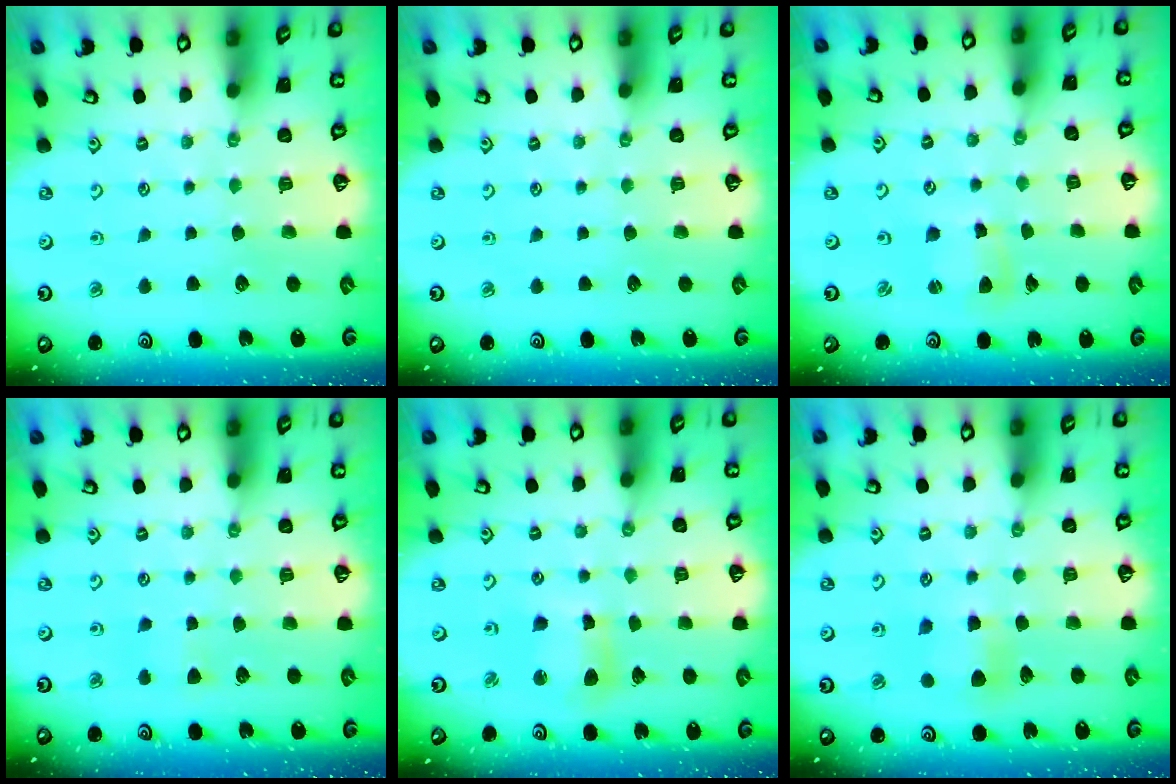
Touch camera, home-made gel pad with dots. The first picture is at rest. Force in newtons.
{"total": 0.0}
{"total": 4.6, "press": 4.5, "slide": 0.5}
{"total": 3.6, "press": 3.6, "slide": 0.5}
{"total": 8.3, "press": 8.1, "slide": 1.5}
{"total": 7.1, "press": 7.1, "slide": 0.4}